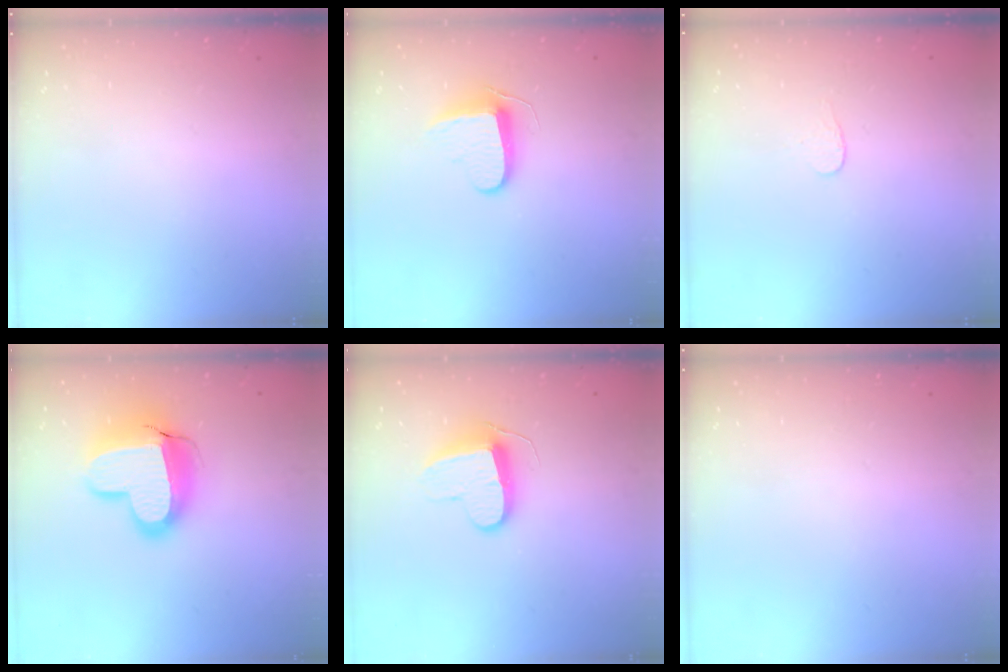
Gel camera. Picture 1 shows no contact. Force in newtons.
{"total": 9.6, "press": 9.6, "slide": 0.8}
{"total": 2.7, "press": 2.7, "slide": 0.3}
{"total": 19.2, "press": 19.2, "slide": 1.5}
{"total": 10.1, "press": 10.1, "slide": 0.4}
{"total": 0.0}